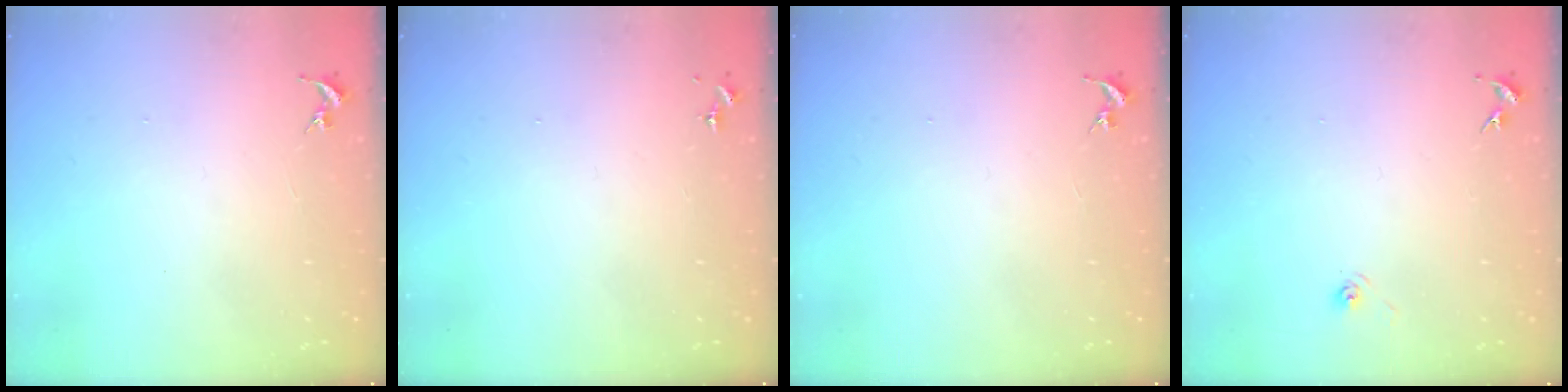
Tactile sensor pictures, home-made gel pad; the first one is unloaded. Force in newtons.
{"total": 0.0}
{"total": 0.0}
{"total": 3.1, "press": 2.6, "slide": 1.8}